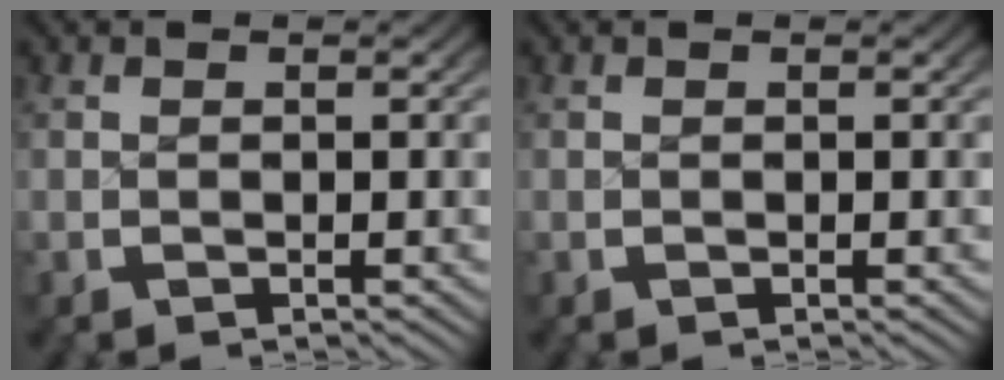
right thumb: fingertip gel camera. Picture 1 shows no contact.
{"total": 0.0}